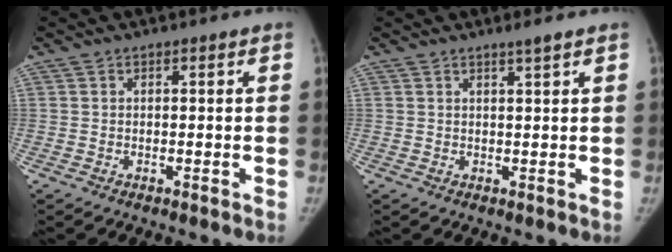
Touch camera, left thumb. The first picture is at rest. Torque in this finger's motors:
{"motor_torque": [-0.20, -0.32, 0.32, -0.14, 0.00]}